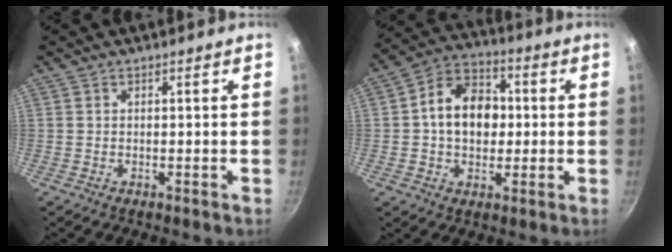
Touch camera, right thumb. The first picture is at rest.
{"total": 12.9, "force": [0.6, 9.6, 8.6], "torque": [-0.104, 0.023, -0.007]}